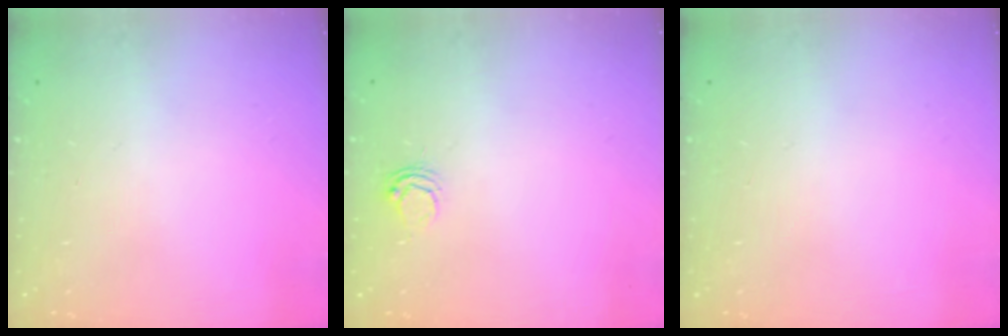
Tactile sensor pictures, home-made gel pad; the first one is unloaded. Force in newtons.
{"total": 5.5, "press": 5.5, "slide": 0.6}
{"total": 0.0}